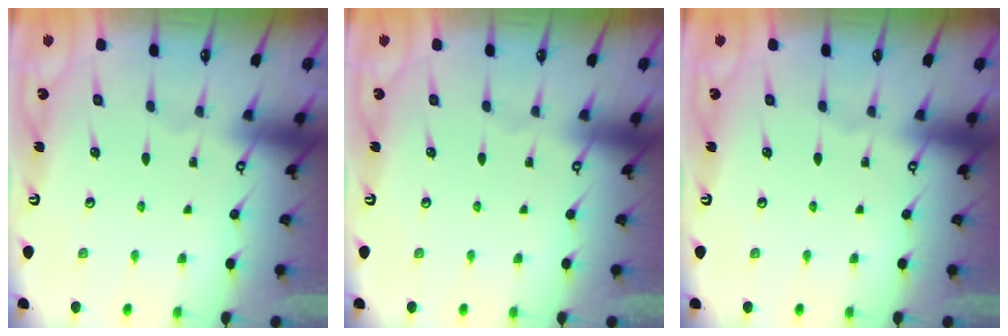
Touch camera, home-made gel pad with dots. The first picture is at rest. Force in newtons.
{"total": 0.0}
{"total": 0.0}